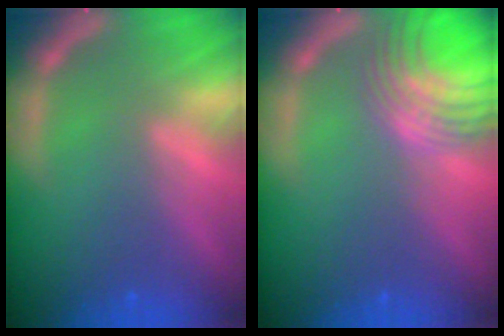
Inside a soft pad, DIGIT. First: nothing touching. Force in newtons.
{"total": 9.5}